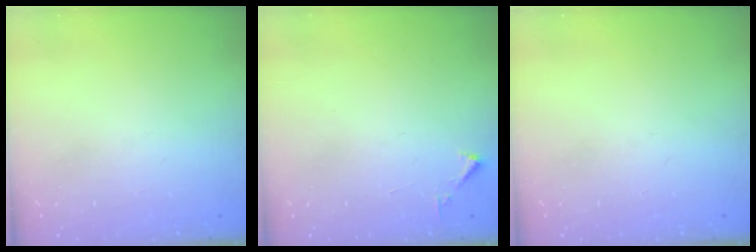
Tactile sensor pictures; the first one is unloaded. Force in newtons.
{"total": 3.1, "press": 3.1, "slide": 0.4}
{"total": 0.0}